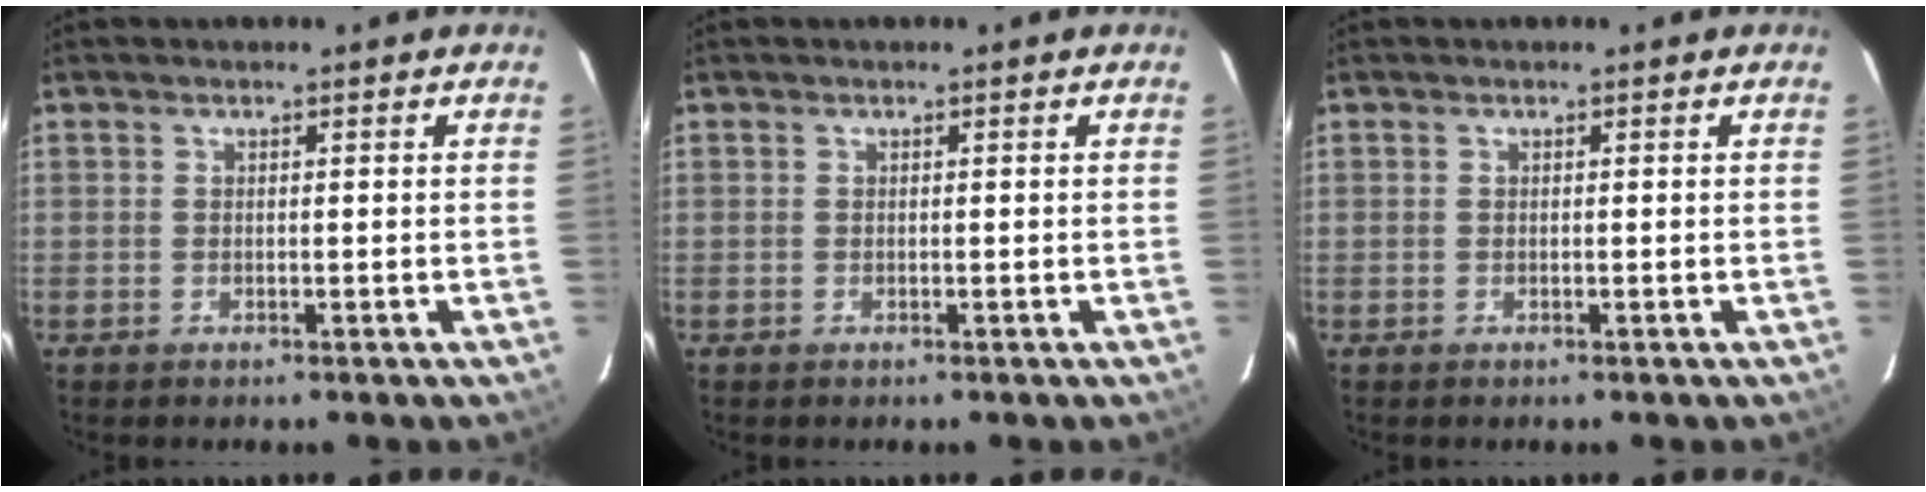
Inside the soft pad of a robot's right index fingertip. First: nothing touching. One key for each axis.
{"total": 0.0}
{"total": 0.0}